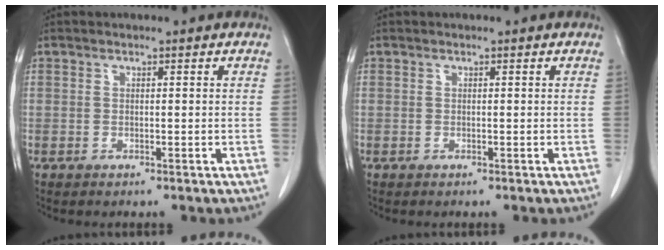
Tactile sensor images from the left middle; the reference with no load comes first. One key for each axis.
{"total": 0.0}